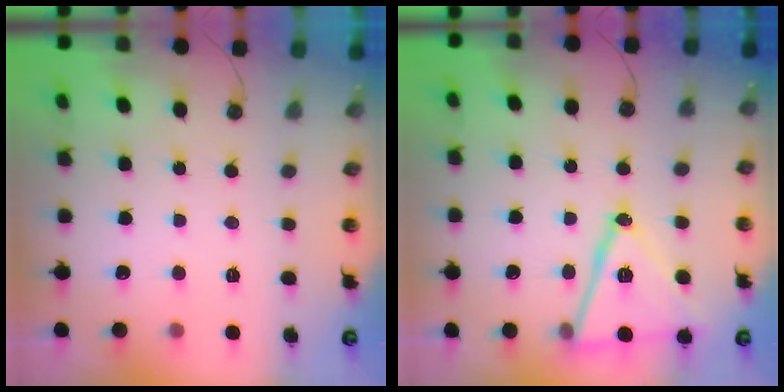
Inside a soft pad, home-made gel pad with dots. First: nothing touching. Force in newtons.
{"total": 17.5, "press": 17.1, "slide": 3.3}